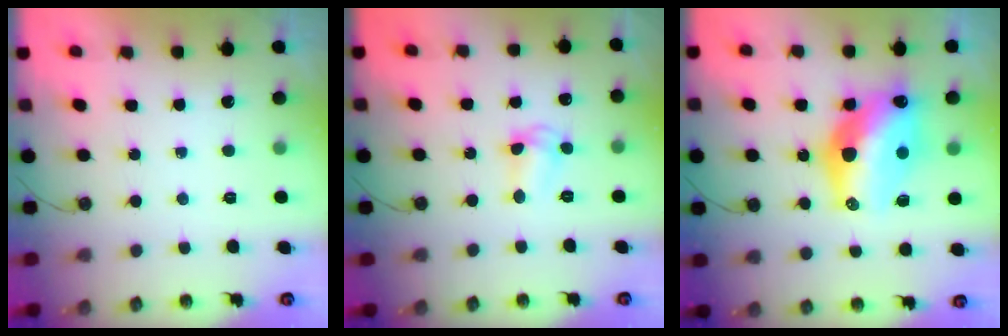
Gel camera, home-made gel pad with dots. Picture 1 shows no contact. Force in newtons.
{"total": 5.1, "press": 5.0, "slide": 0.3}
{"total": 16.2, "press": 16.1, "slide": 1.0}